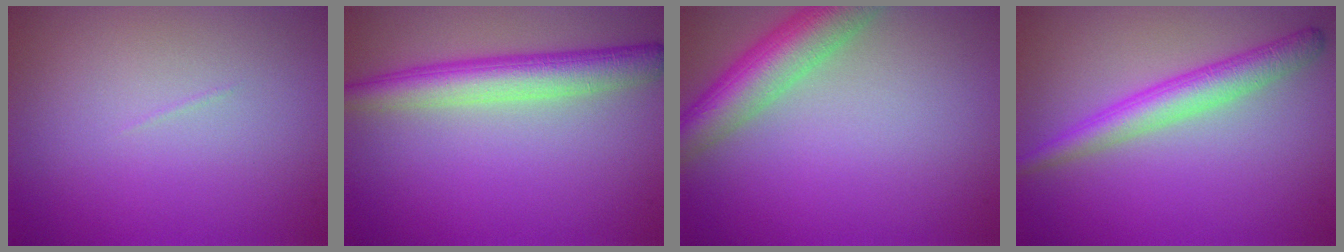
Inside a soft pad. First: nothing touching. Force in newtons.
{"total": 5.0, "press": 5.0, "slide": 0.3}
{"total": 6.4, "press": 6.4, "slide": 0.4}
{"total": 3.8, "press": 3.8, "slide": 0.3}